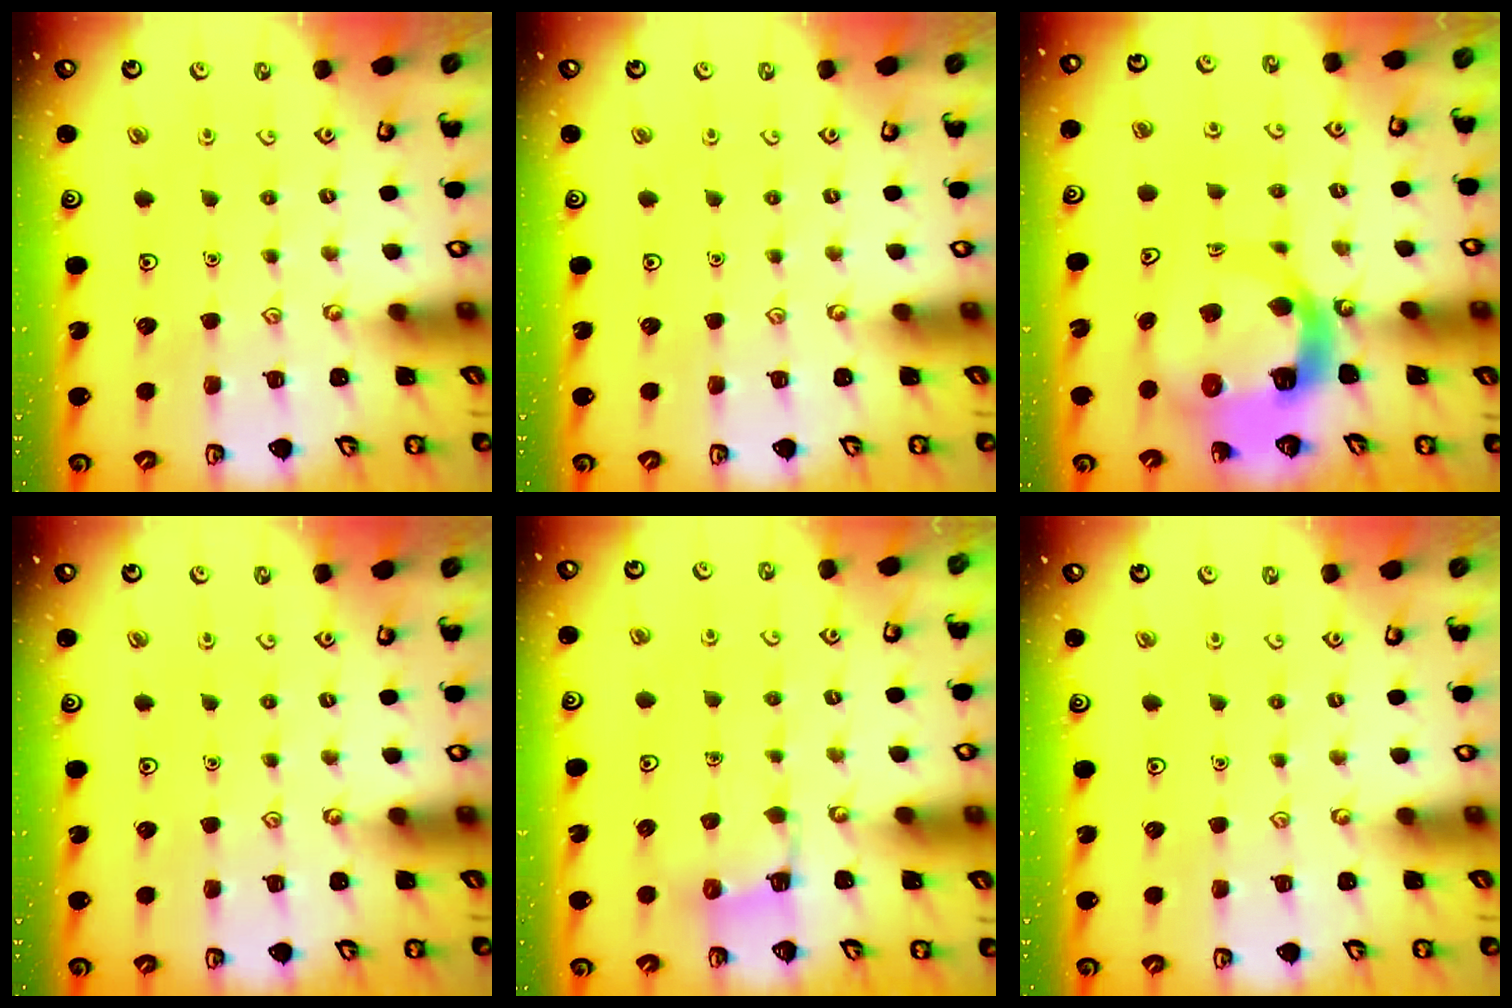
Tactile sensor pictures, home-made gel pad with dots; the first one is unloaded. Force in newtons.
{"total": 0.0}
{"total": 10.2, "press": 10.1, "slide": 1.3}
{"total": 0.0}
{"total": 3.4, "press": 3.3, "slide": 0.6}
{"total": 0.0}